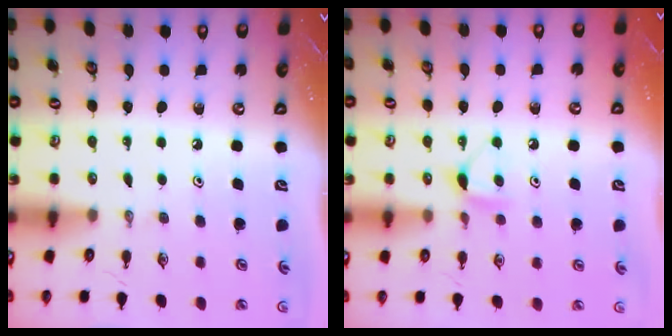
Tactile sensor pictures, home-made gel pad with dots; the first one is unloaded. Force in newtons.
{"total": 4.9, "press": 4.8, "slide": 0.5}